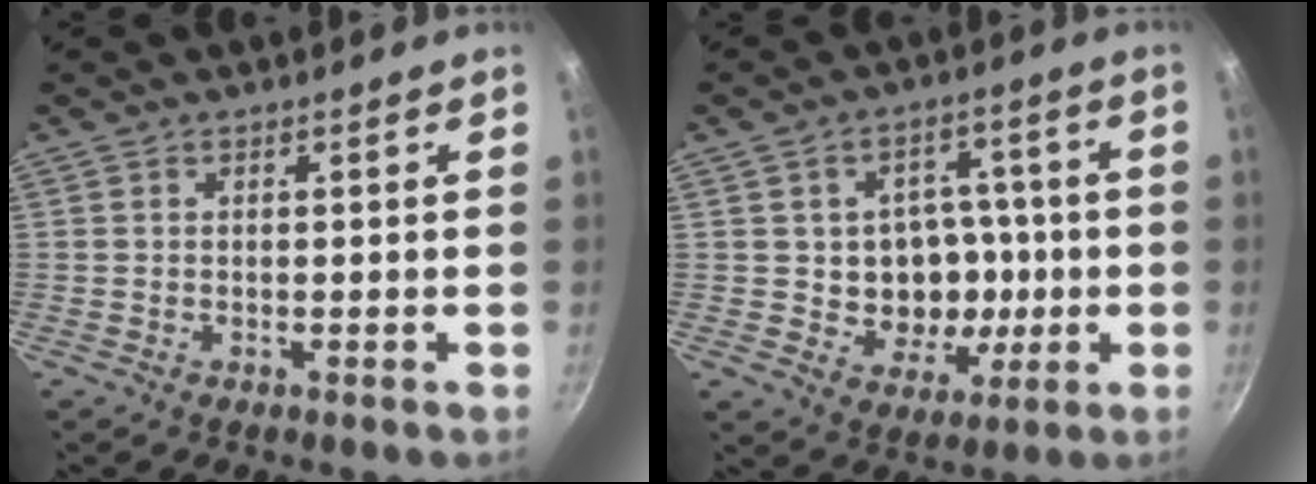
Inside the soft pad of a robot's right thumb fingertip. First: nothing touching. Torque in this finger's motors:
{"motor_torque": [-0.02, 0.03, 0.01, 0.01, 0.04]}